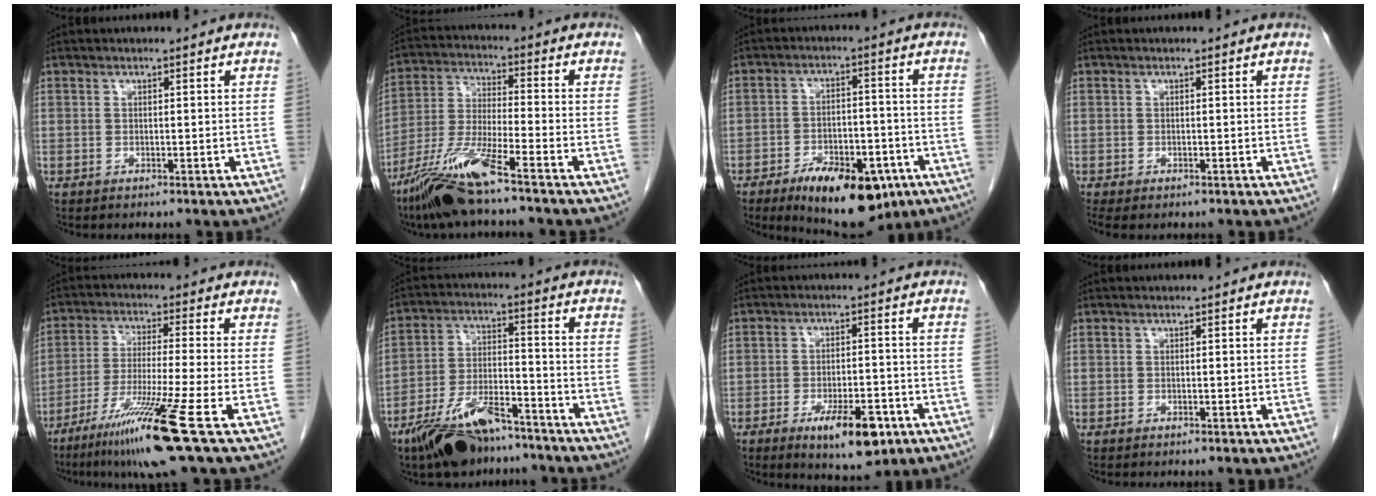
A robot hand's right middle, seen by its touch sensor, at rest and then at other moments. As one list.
[{"total": 11.6, "force": [-8.1, 0.2, 8.3], "torque": [-0.177, -0.025, -0.157]}, {"total": 13.8, "force": [-8.1, 5.8, 9.5], "torque": [-0.139, -0.005, -0.118]}, {"total": 2.3, "force": [-1.7, 1.1, 1.2], "torque": [-0.015, -0.005, -0.023]}, {"total": 12.9, "force": [-7.2, -1.8, 10.6], "torque": [-0.210, -0.045, -0.131]}, {"total": 13.0, "force": [-10.0, 4.0, 7.2], "torque": [-0.131, 0.002, -0.176]}, {"total": 9.1, "force": [-4.7, 2.9, 7.2], "torque": [-0.115, -0.011, -0.064]}, {"total": 0.0}]